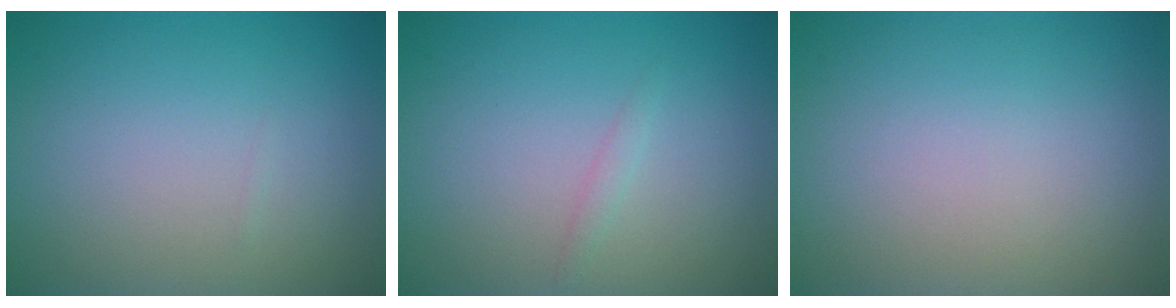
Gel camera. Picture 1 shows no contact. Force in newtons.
{"total": 0.7, "press": 0.7, "slide": 0.0}
{"total": 0.0}